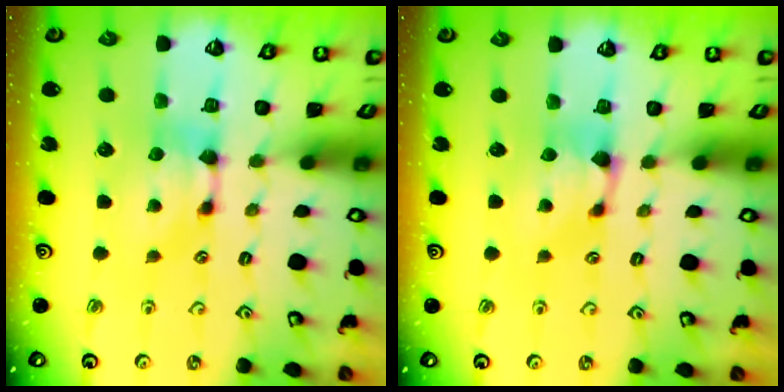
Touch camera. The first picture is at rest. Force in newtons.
{"total": 0.8, "press": 0.2, "slide": 0.8}